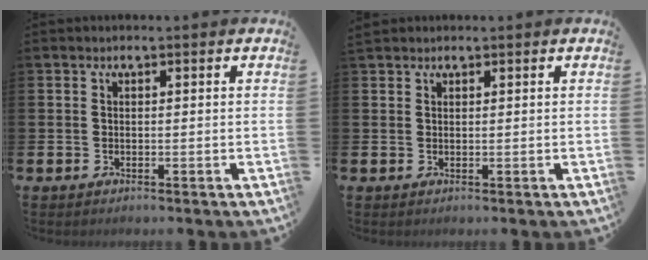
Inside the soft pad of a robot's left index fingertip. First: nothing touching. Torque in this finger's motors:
{"motor_torque": [-0.09, -0.11, 0.05, 0.05]}